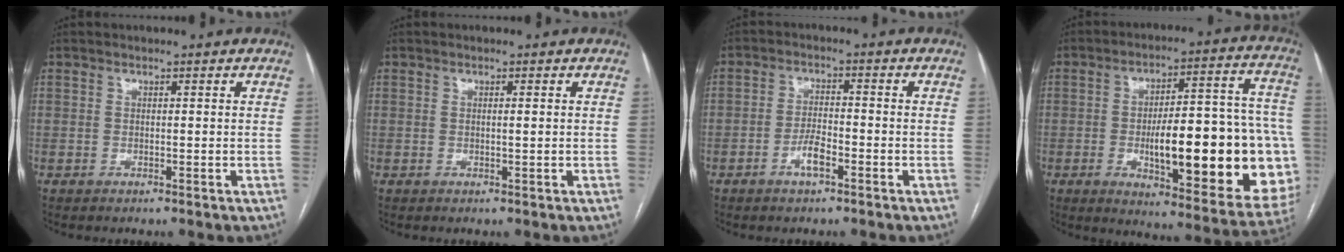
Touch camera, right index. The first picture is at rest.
{"total": 0.5, "force": [0.0, -0.1, 0.5], "torque": [-0.008, 0.001, 0.000]}
{"total": 3.8, "force": [-2.2, 1.1, 3.0], "torque": [-0.057, 0.005, -0.042]}
{"total": 27.2, "force": [-5.1, 6.3, 25.9], "torque": [-0.282, 0.018, -0.055]}